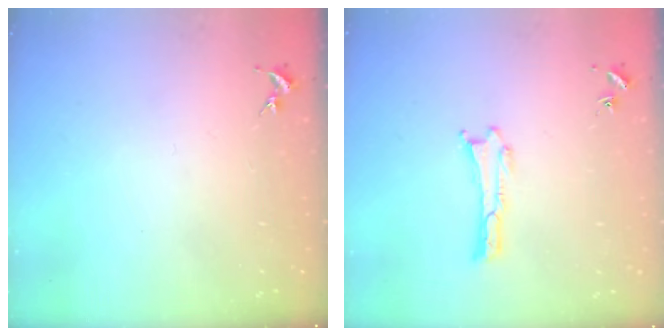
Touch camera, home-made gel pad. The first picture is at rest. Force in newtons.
{"total": 0.0}